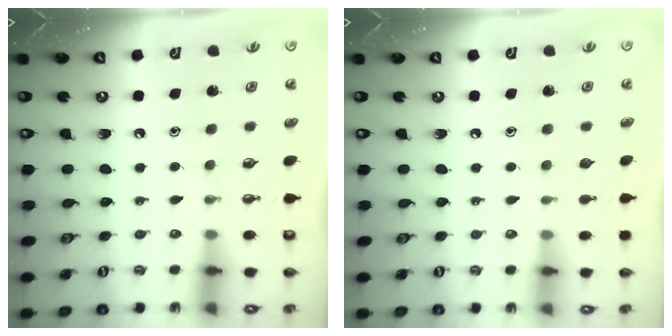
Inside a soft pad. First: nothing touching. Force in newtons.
{"total": 0.0}